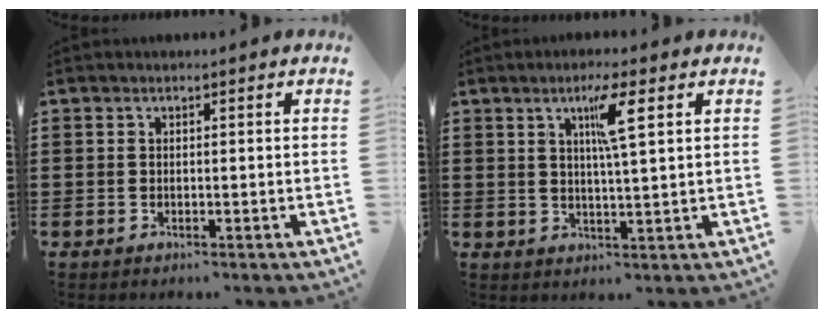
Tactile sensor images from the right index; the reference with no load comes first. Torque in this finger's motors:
{"motor_torque": [0.11, 0.08, 0.42, 0.10]}